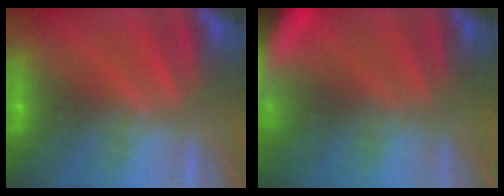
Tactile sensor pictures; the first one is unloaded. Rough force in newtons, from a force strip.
{"total": 6.9}